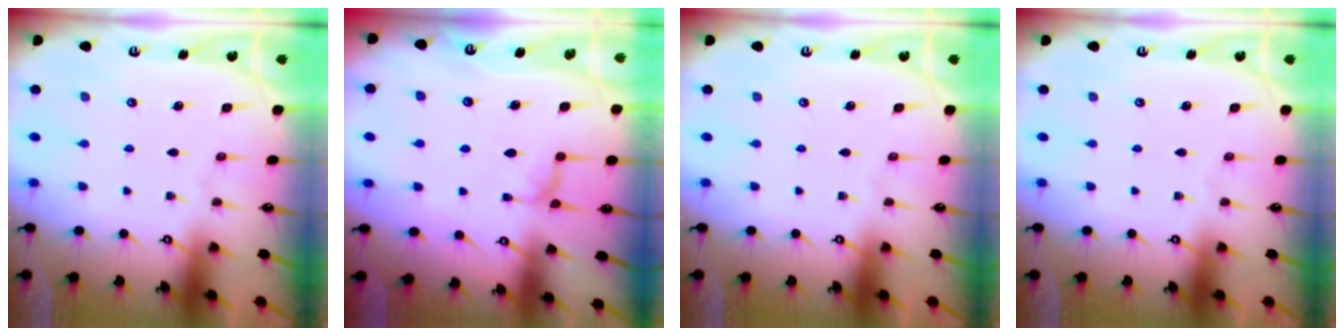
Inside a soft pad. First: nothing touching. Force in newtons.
{"total": 1.7, "press": 1.5, "slide": 0.8}
{"total": 0.0}
{"total": 0.0}